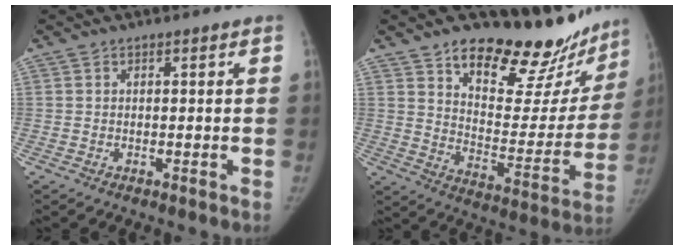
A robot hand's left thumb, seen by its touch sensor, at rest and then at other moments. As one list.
[{"total": 22.9, "force": [18.7, 8.8, 9.8], "torque": [-0.078, -0.132, 0.264]}]